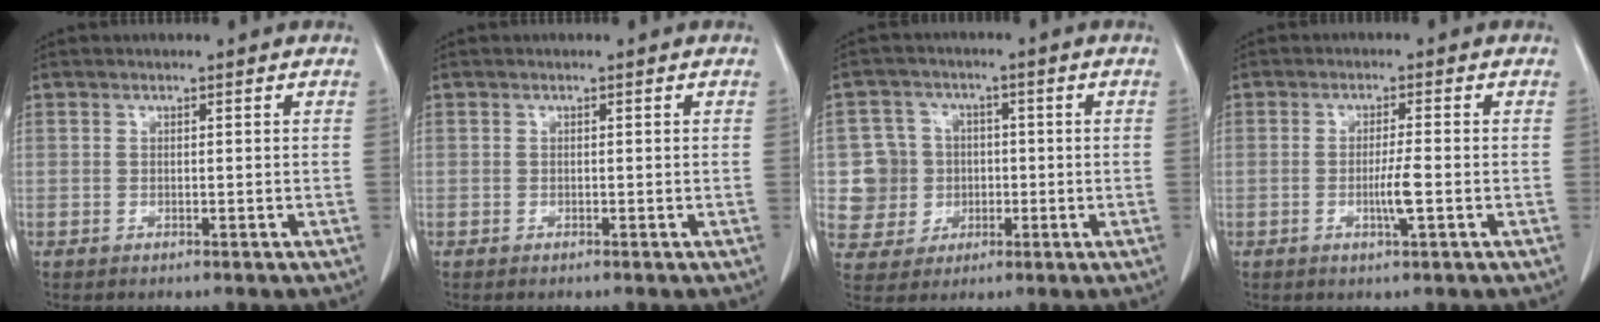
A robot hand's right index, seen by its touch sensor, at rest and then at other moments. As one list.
[{"total": 0.0}, {"total": 7.6, "force": [0.0, 7.6, 0.8], "torque": [-0.020, 0.017, 0.009]}, {"total": 3.4, "force": [-0.9, -0.2, 3.3], "torque": [-0.063, -0.006, -0.017]}]